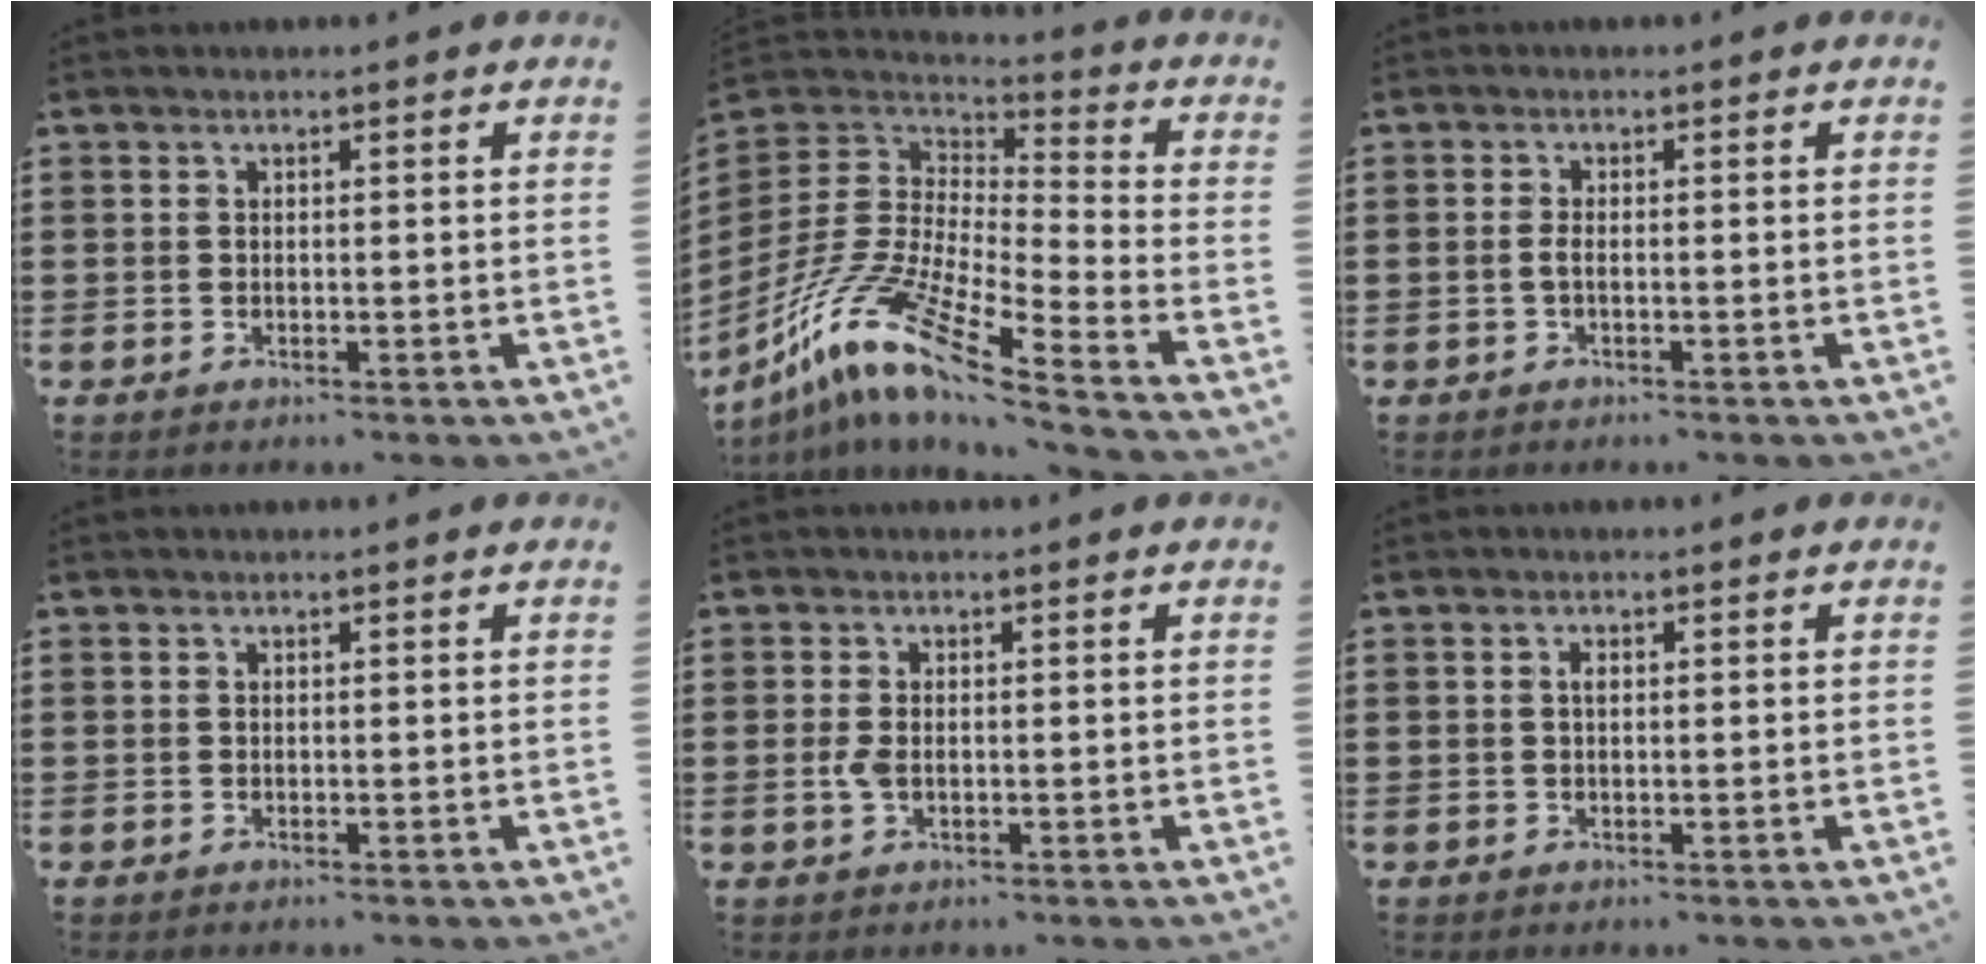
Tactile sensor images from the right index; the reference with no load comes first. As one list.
[{"total": 12.6, "force": [-9.6, 1.3, 8.1], "torque": [-0.188, -0.005, -0.201]}, {"total": 1.4, "force": [-0.8, 0.2, 1.2], "torque": [-0.038, -0.009, -0.019]}, {"total": 0.0}, {"total": 2.2, "force": [-0.3, 1.2, 1.8], "torque": [-0.051, -0.002, -0.010]}, {"total": 1.1, "force": [0.1, 0.5, 0.9], "torque": [-0.019, 0.001, 0.002]}]